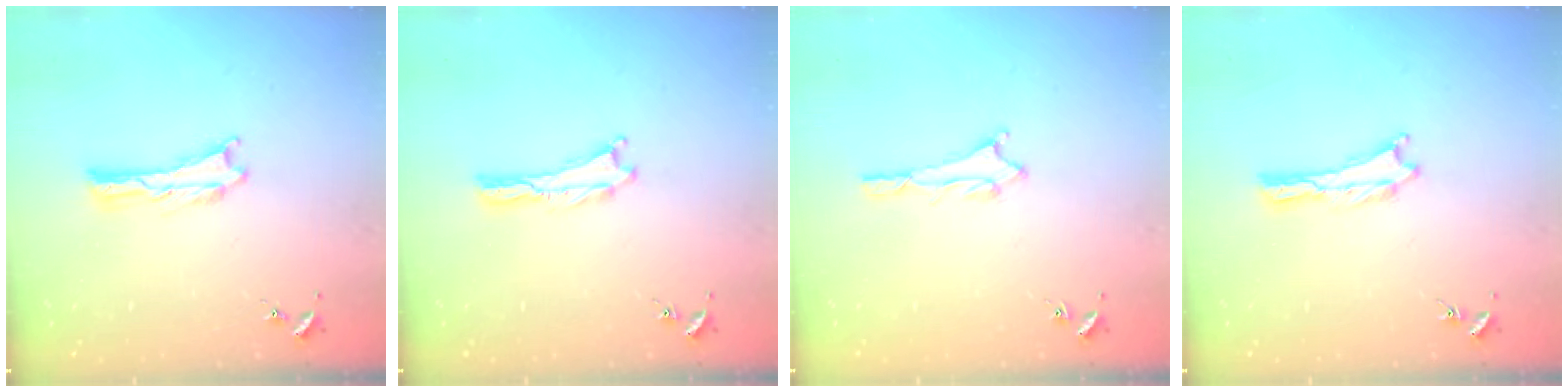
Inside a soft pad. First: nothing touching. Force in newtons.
{"total": 0.0}
{"total": 1.5, "press": 1.5, "slide": 0.1}
{"total": 0.0}